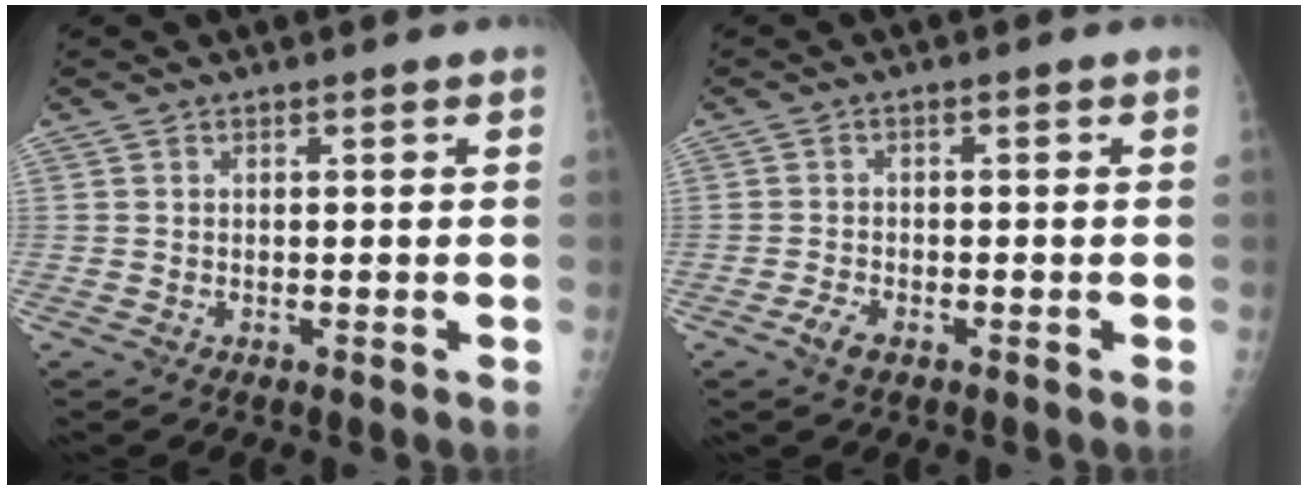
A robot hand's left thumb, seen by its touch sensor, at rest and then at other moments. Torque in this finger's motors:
{"motor_torque": [-0.08, 0.07, 0.13, 0.08, 0.00]}